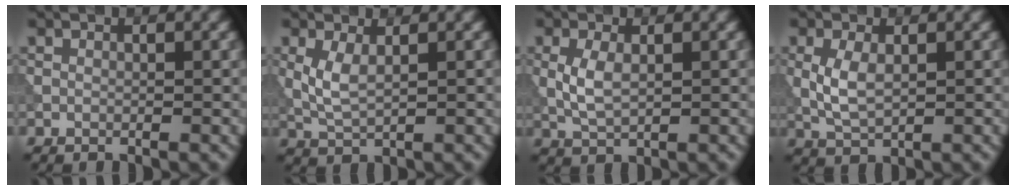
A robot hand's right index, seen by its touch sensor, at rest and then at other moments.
{"total": 2.7, "force": [0.6, 1.0, 2.4], "torque": [-0.057, 0.001, 0.015]}
{"total": 2.8, "force": [0.2, 1.4, 2.4], "torque": [-0.059, 0.001, 0.007]}
{"total": 3.2, "force": [0.2, 1.6, 2.7], "torque": [-0.063, 0.001, 0.009]}